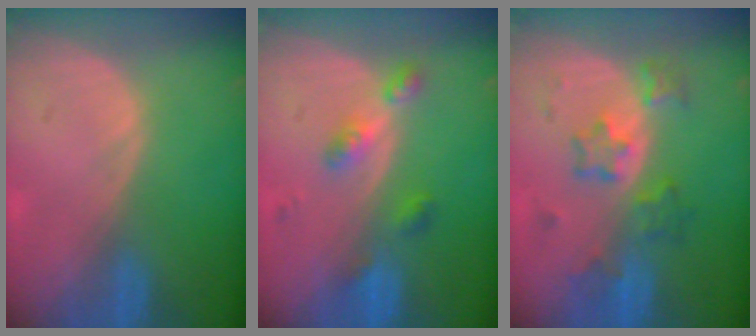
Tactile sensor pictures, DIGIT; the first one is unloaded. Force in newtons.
{"total": 4.7, "press": 4.2, "slide": 2.1}
{"total": 5.9, "press": 5.9, "slide": 0.8}